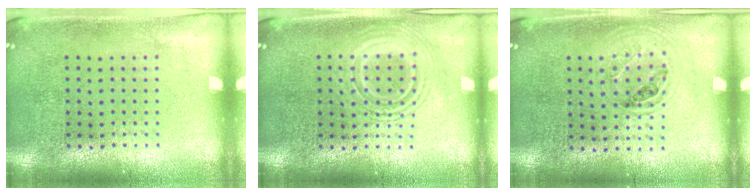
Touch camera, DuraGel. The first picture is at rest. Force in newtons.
{"total": 2.1, "press": 2.1, "slide": 0.3}
{"total": 1.1, "press": 1.0, "slide": 0.5}